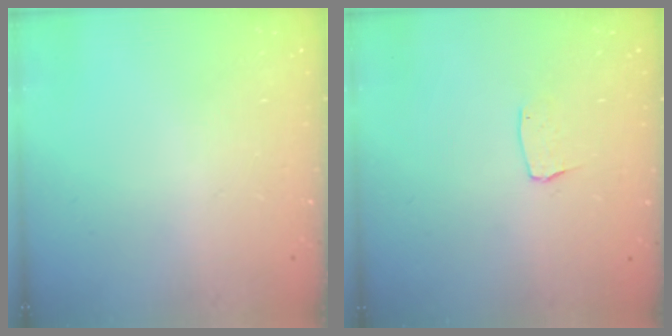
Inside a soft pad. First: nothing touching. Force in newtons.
{"total": 3.7, "press": 3.7, "slide": 0.2}